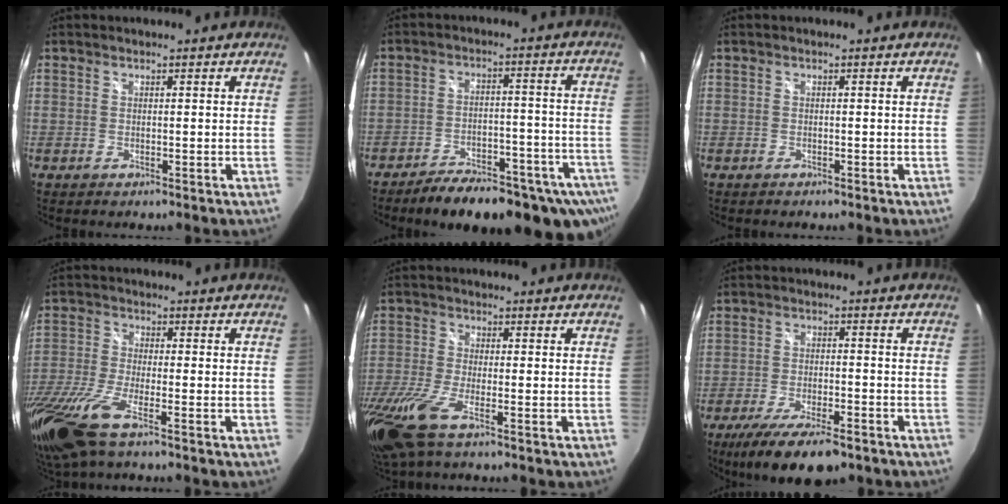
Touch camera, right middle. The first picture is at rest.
{"total": 22.2, "force": [-17.0, 8.0, 11.8], "torque": [-0.166, -0.014, -0.207]}
{"total": 0.0}
{"total": 13.5, "force": [-8.8, 2.6, 10.0], "torque": [-0.226, -0.057, -0.171]}
{"total": 11.9, "force": [-7.3, 2.6, 9.1], "torque": [-0.211, -0.054, -0.143]}
{"total": 12.4, "force": [-8.9, 3.5, 7.9], "torque": [-0.167, -0.036, -0.149]}